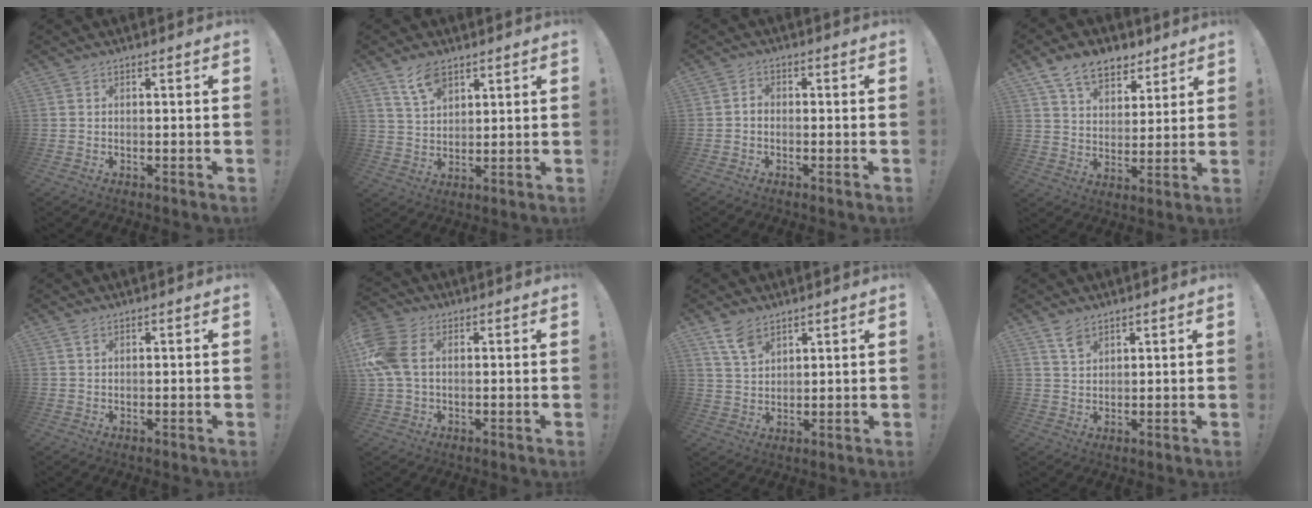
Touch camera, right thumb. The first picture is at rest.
{"total": 7.9, "force": [5.3, 4.2, 4.1], "torque": [-0.074, -0.018, 0.099]}
{"total": 1.7, "force": [-1.0, 1.1, 0.9], "torque": [-0.015, 0.009, -0.018]}
{"total": 11.9, "force": [7.8, 7.3, 5.2], "torque": [-0.085, -0.041, 0.149]}
{"total": 1.3, "force": [0.8, 0.4, 0.9], "torque": [-0.010, -0.004, 0.014]}
{"total": 10.4, "force": [1.6, 6.8, 7.7], "torque": [-0.181, 0.006, 0.033]}
{"total": 7.4, "force": [5.1, 4.0, 3.5], "torque": [-0.069, -0.022, 0.099]}
{"total": 4.5, "force": [3.2, 2.5, 1.8], "torque": [-0.021, -0.021, 0.059]}